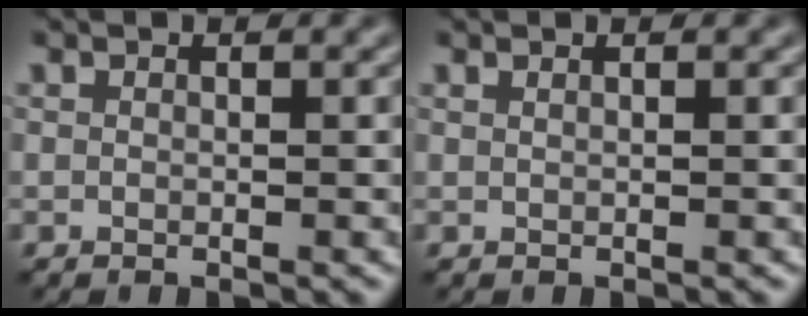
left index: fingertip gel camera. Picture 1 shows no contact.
{"total": 0.8, "force": [0.6, 0.4, 0.4], "torque": [0.003, 0.002, 0.002]}